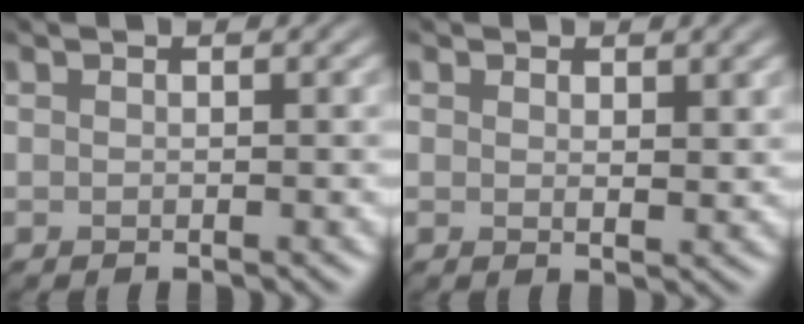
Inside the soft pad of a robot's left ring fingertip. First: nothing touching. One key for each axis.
{"total": 1.5, "fx": 1.1, "fy": 0.7, "fz": 0.7, "tx": -0.011, "ty": -0.006, "tz": 0.017}